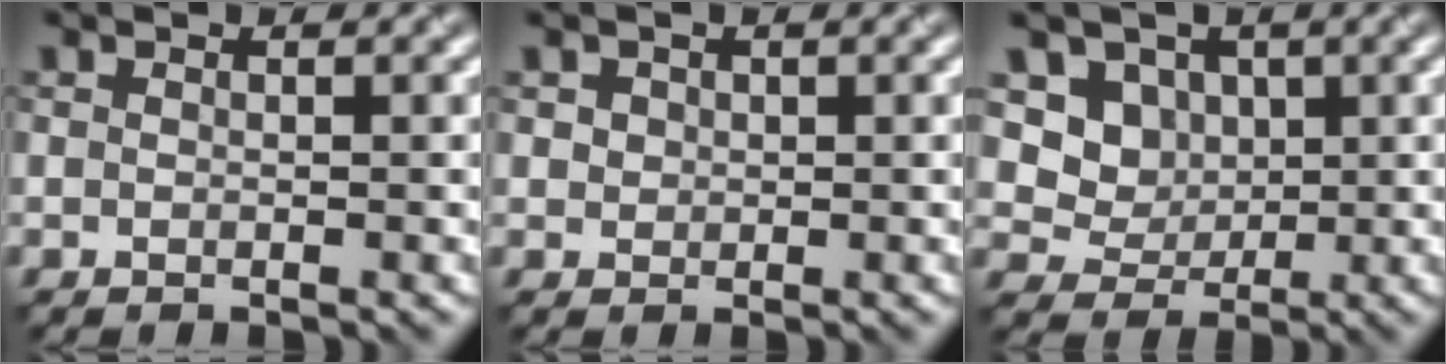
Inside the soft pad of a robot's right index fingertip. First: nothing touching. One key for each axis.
{"total": 1.1, "fx": 0.4, "fy": 0.9, "fz": 0.3, "tx": 0.000, "ty": -0.004, "tz": 0.012}
{"total": 4.2, "fx": 1.6, "fy": 3.6, "fz": 1.5, "tx": -0.035, "ty": -0.019, "tz": 0.036}